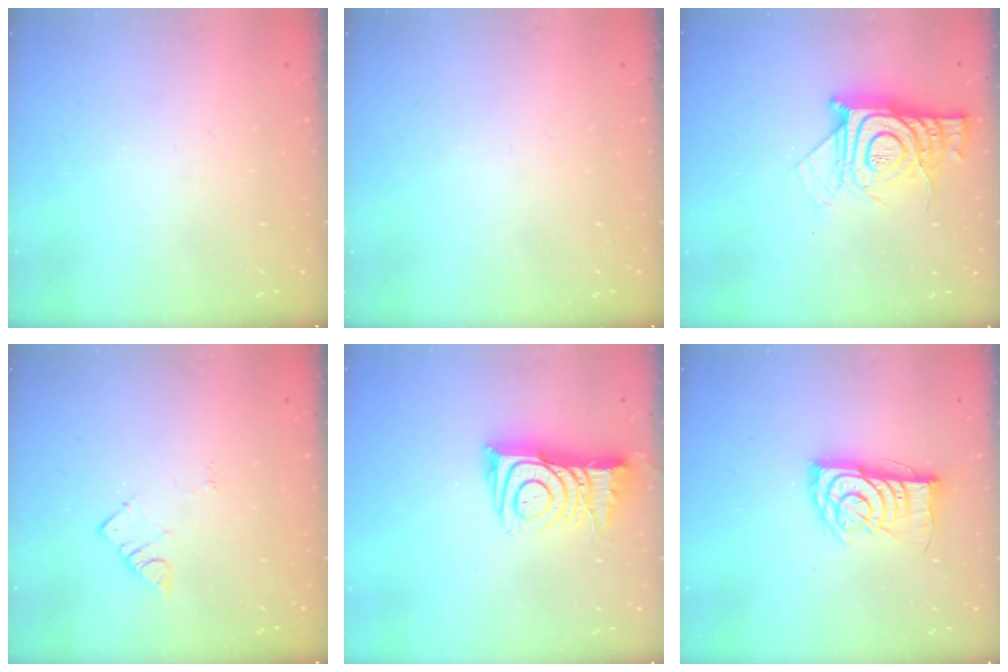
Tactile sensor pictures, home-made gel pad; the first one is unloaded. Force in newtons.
{"total": 0.0}
{"total": 14.2, "press": 14.2, "slide": 1.2}
{"total": 3.5, "press": 3.5, "slide": 0.4}
{"total": 12.6, "press": 12.5, "slide": 1.0}
{"total": 11.9, "press": 11.9, "slide": 0.8}